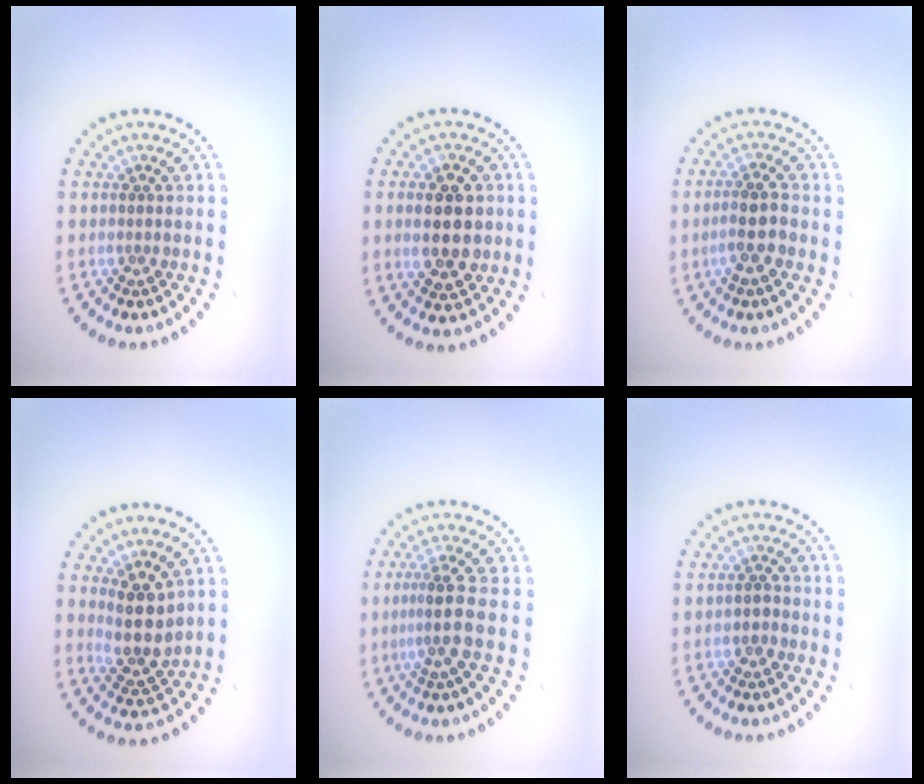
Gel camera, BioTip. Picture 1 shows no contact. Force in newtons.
{"total": 5.2, "press": 5.2, "slide": 0.4}
{"total": 2.5, "press": 2.2, "slide": 1.0}
{"total": 3.4, "press": 2.9, "slide": 1.7}
{"total": 2.9, "press": 2.1, "slide": 2.0}
{"total": 0.7, "press": 0.7, "slide": 0.2}